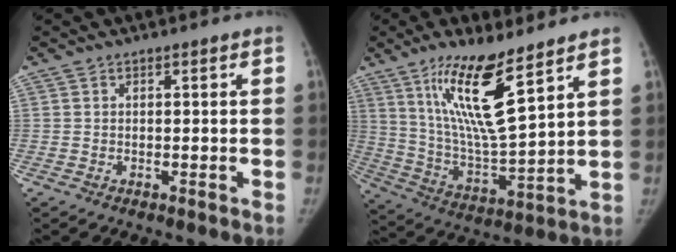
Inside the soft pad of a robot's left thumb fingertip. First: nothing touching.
{"total": 16.8, "force": [9.7, 3.4, 13.3], "torque": [-0.240, -0.060, 0.192]}